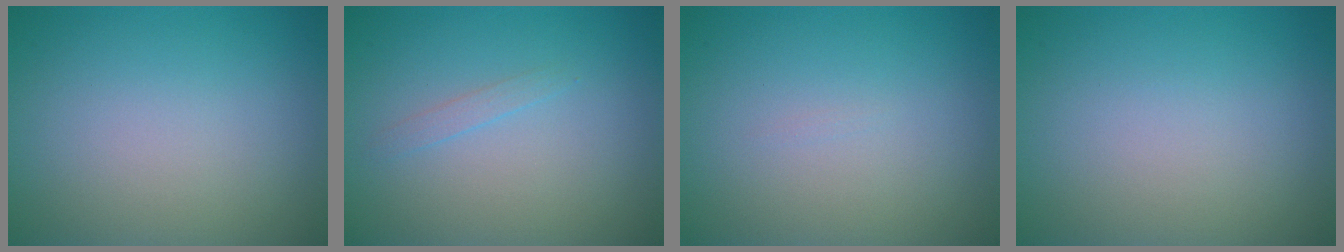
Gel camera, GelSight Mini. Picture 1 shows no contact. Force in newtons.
{"total": 0.8, "press": 0.8, "slide": 0.1}
{"total": 0.0}
{"total": 0.0}